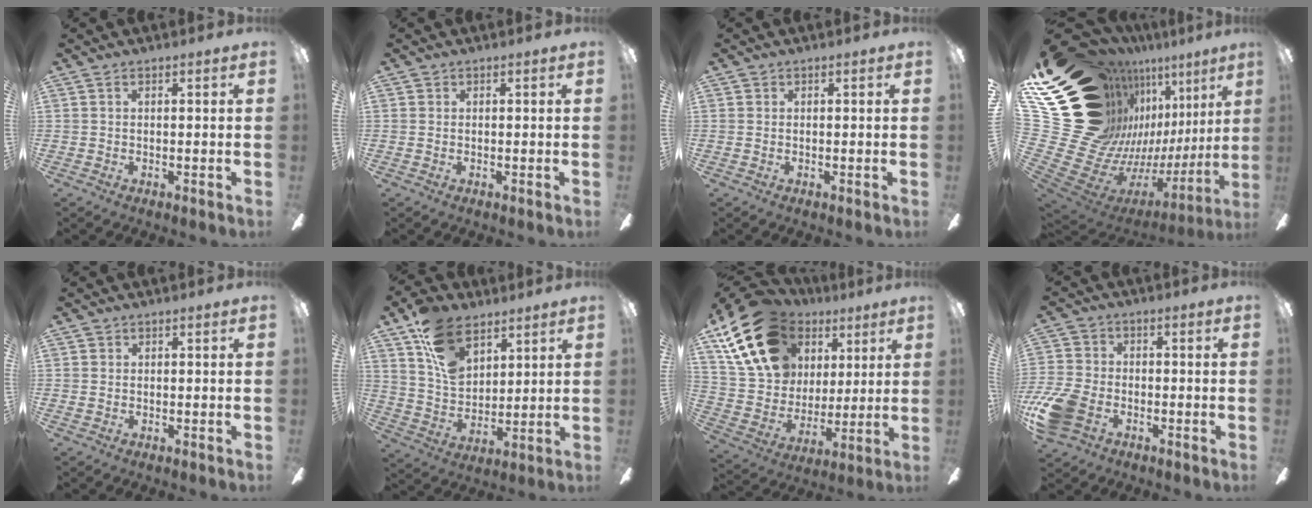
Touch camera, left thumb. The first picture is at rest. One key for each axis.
{"total": 0.0}
{"total": 0.0}
{"total": 27.5, "fx": 11.0, "fy": 18.4, "fz": 17.1, "tx": -0.295, "ty": -0.149, "tz": 0.289}
{"total": 0.7, "fx": -0.1, "fy": 0.7, "fz": 0.1, "tx": -0.001, "ty": 0.004, "tz": -0.004}
{"total": 14.3, "fx": 8.6, "fy": 8.8, "fz": 7.2, "tx": -0.134, "ty": -0.026, "tz": 0.168}
{"total": 22.6, "fx": 11.6, "fy": 15.9, "fz": 11.3, "tx": -0.232, "ty": -0.041, "tz": 0.221}
{"total": 12.0, "fx": -4.9, "fy": 8.3, "fz": 7.1, "tx": -0.159, "ty": 0.026, "tz": -0.088}